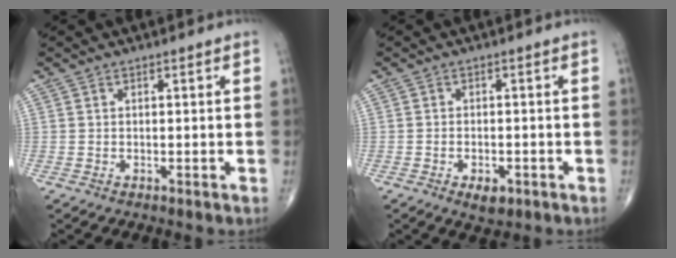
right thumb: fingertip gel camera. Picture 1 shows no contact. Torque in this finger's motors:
{"motor_torque": [-0.20, 0.17, -0.12, -0.12, 0.10]}